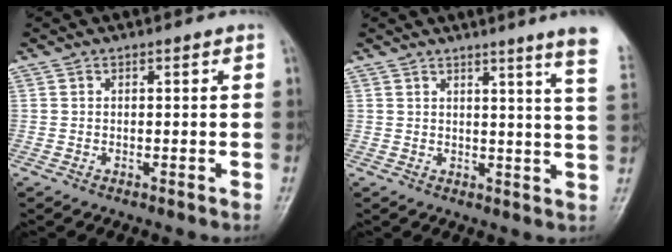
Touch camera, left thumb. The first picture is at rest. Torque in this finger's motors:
{"motor_torque": [3.59, 1.42, 1.60, -1.17, 0.20]}